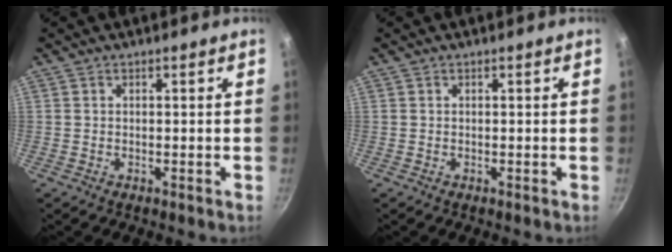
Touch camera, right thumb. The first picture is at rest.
{"total": 0.0}